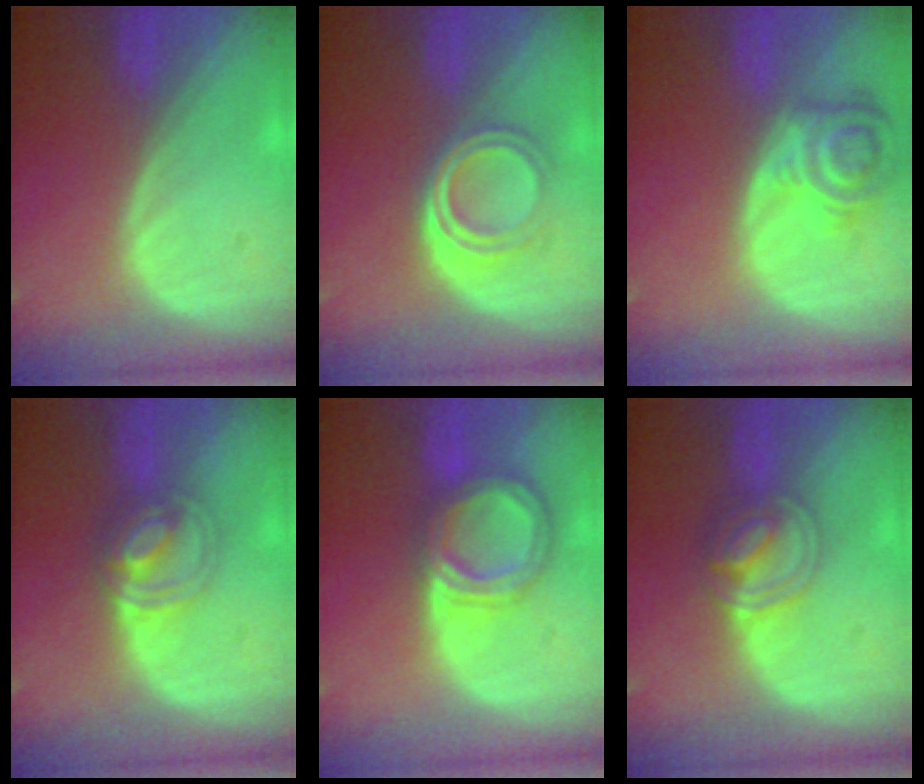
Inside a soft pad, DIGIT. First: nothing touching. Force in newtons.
{"total": 5.1, "press": 4.5, "slide": 2.4}
{"total": 6.8, "press": 6.5, "slide": 2.0}
{"total": 6.1, "press": 5.4, "slide": 2.8}
{"total": 7.1, "press": 7.1, "slide": 0.5}
{"total": 6.3, "press": 5.4, "slide": 3.2}